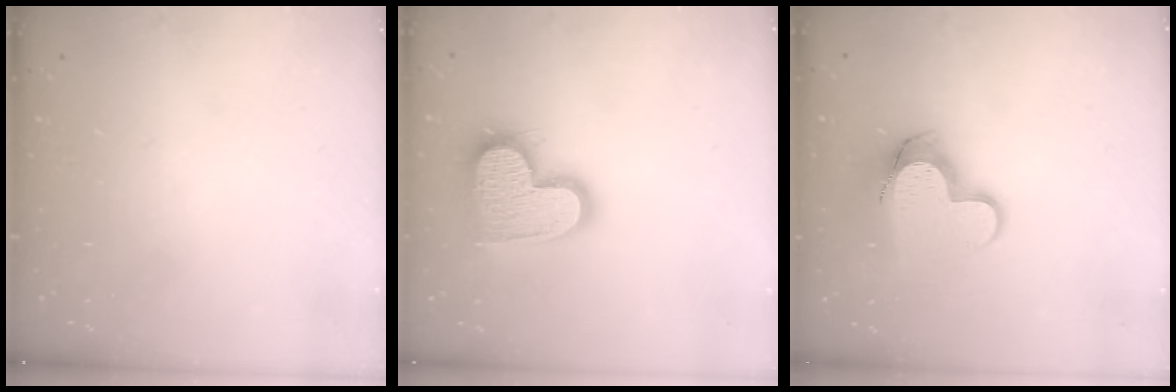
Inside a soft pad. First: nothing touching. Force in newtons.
{"total": 17.2, "press": 17.1, "slide": 1.2}
{"total": 12.7, "press": 12.7, "slide": 1.4}